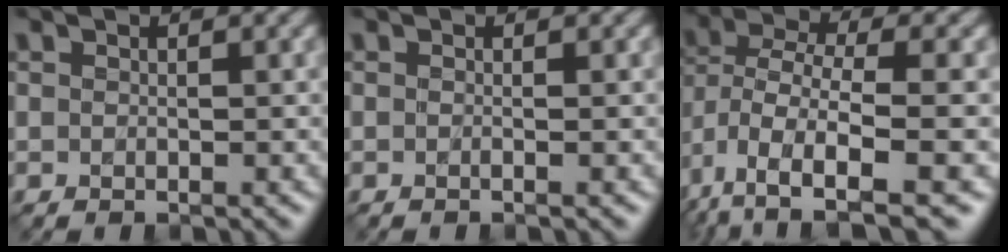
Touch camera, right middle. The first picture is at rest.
{"total": 1.0, "force": [-0.1, 0.4, 0.9], "torque": [-0.011, -0.009, -0.011]}
{"total": 8.5, "force": [-3.6, 3.7, 6.8], "torque": [-0.139, -0.004, -0.073]}